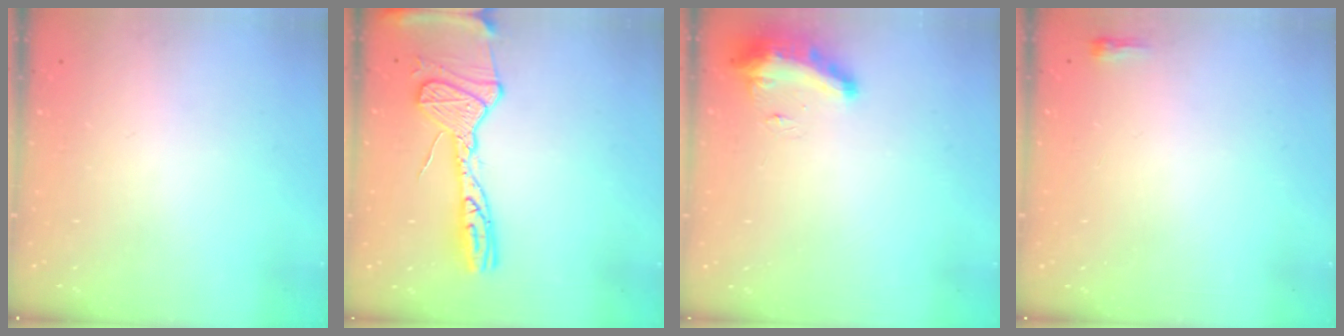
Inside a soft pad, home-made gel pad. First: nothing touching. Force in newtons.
{"total": 16.8, "press": 16.7, "slide": 1.7}
{"total": 8.8, "press": 8.7, "slide": 0.8}
{"total": 2.3, "press": 2.2, "slide": 0.7}